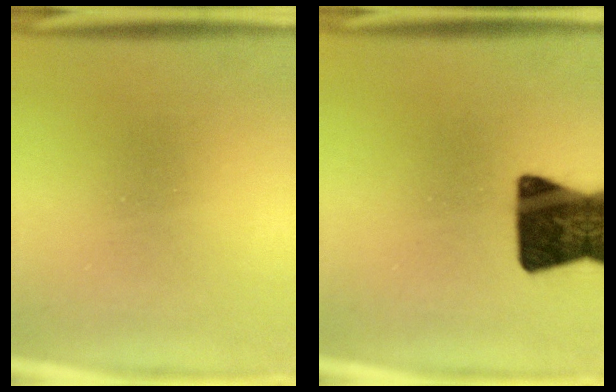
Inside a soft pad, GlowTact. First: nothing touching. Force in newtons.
{"total": 18.9}